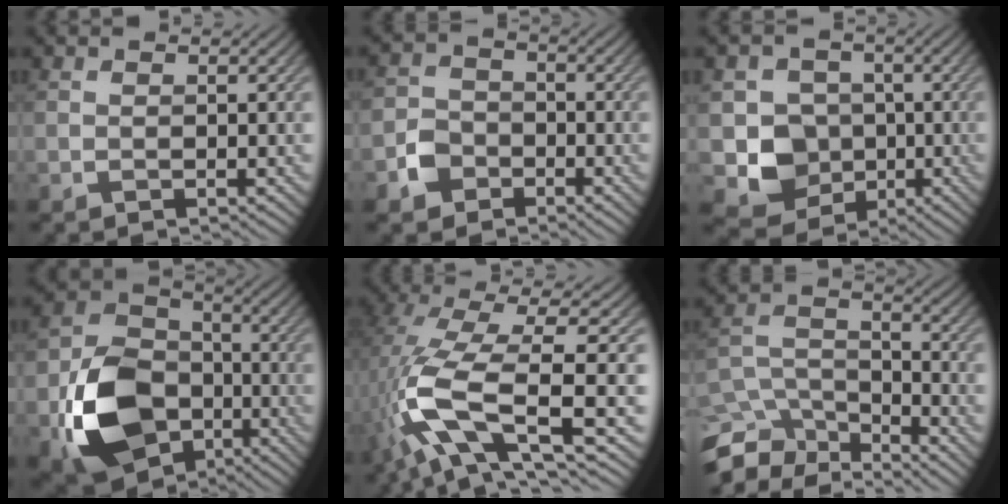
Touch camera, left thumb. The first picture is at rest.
{"total": 4.1, "force": [-2.2, 3.2, 1.3], "torque": [-0.029, 0.002, -0.053]}
{"total": 7.2, "force": [-1.3, 6.5, 2.8], "torque": [-0.054, -0.014, -0.033]}
{"total": 14.4, "force": [-5.3, 10.5, 8.3], "torque": [-0.188, -0.034, -0.113]}
{"total": 12.3, "force": [-1.7, 3.7, 11.6], "torque": [-0.243, 0.000, -0.033]}
{"total": 10.5, "force": [-8.7, 4.2, 4.3], "torque": [-0.121, -0.013, -0.148]}